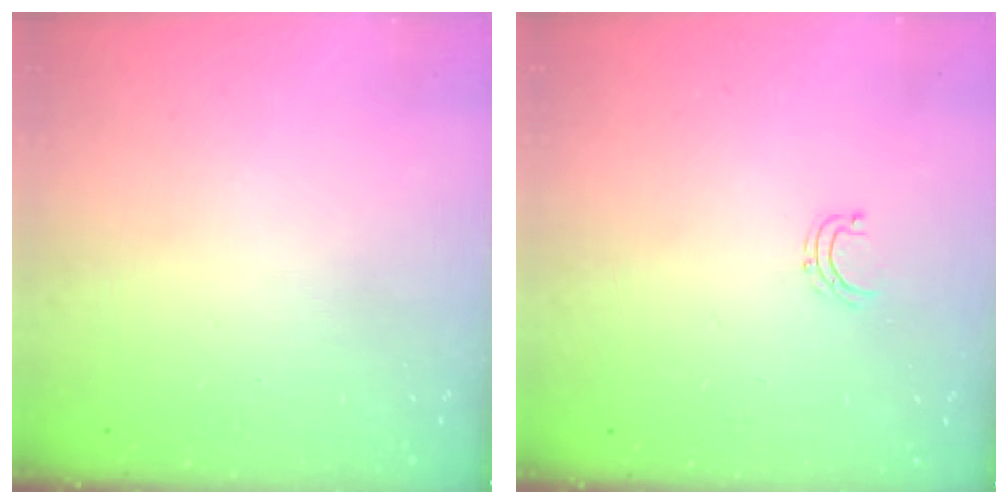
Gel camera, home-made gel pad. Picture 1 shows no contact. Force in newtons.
{"total": 3.8, "press": 3.8, "slide": 0.2}